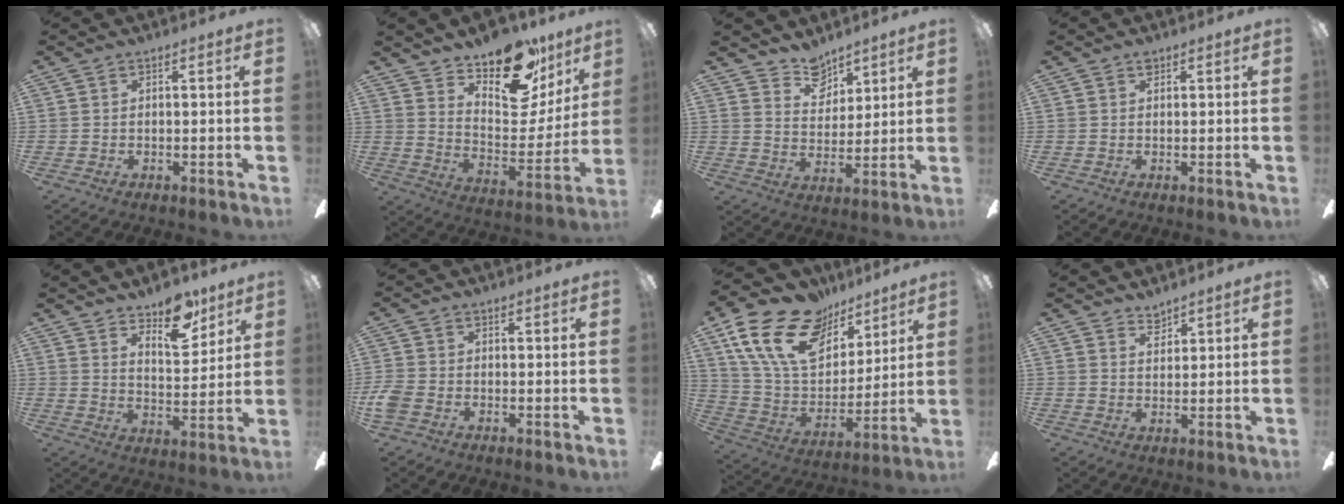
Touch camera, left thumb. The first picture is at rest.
{"total": 20.4, "force": [15.9, 8.7, 9.5], "torque": [-0.130, -0.111, 0.273]}
{"total": 8.2, "force": [6.7, 4.5, 1.5], "torque": [-0.016, -0.042, 0.125]}
{"total": 1.1, "force": [0.8, 0.6, 0.4], "torque": [-0.001, -0.001, 0.013]}
{"total": 10.6, "force": [8.0, 4.5, 5.3], "torque": [-0.060, -0.044, 0.137]}
{"total": 3.4, "force": [-1.2, 2.5, 2.0], "torque": [-0.050, 0.004, -0.026]}
{"total": 22.2, "force": [13.3, 13.3, 11.8], "torque": [-0.225, -0.060, 0.245]}
{"total": 3.4, "force": [3.1, 1.2, 0.6], "torque": [-0.001, -0.019, 0.054]}